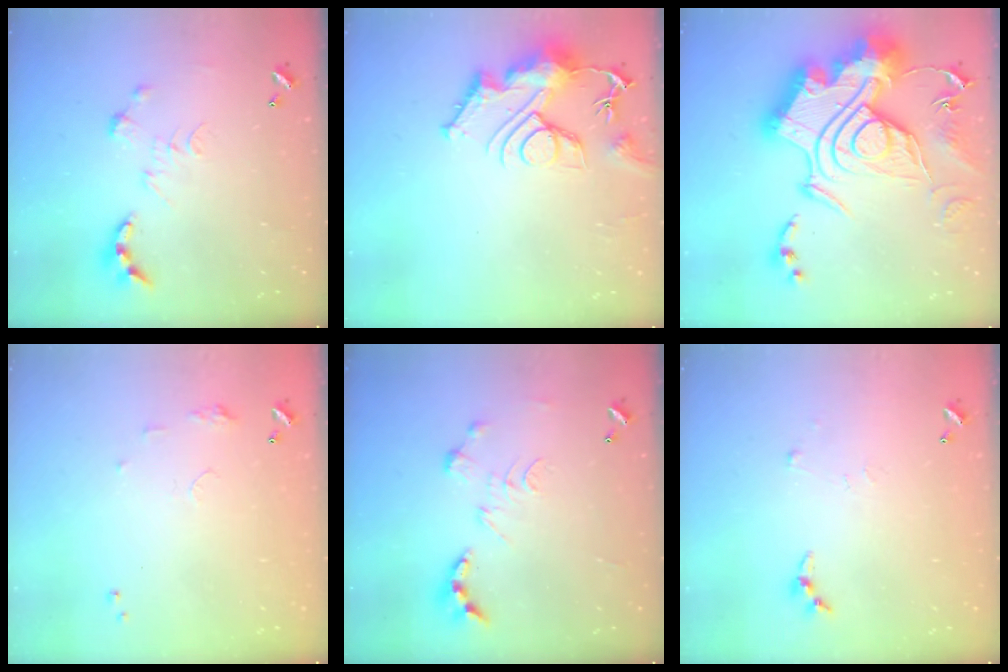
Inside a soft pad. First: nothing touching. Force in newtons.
{"total": 11.9, "press": 11.8, "slide": 1.6}
{"total": 1.1, "press": 1.1, "slide": 0.0}
{"total": 6.3, "press": 6.3, "slide": 0.7}
{"total": 0.0}
{"total": 4.2, "press": 4.2, "slide": 0.5}